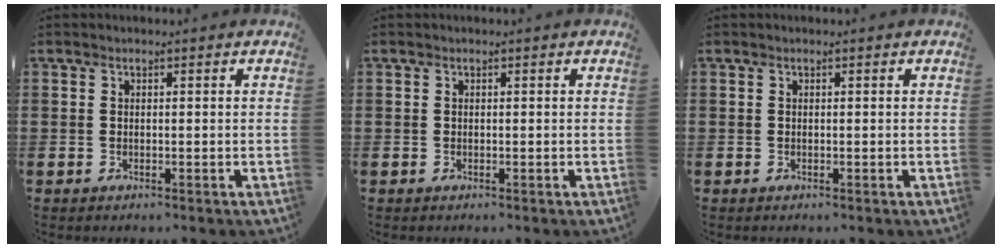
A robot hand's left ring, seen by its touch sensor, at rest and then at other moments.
{"total": 0.0}
{"total": 0.0}